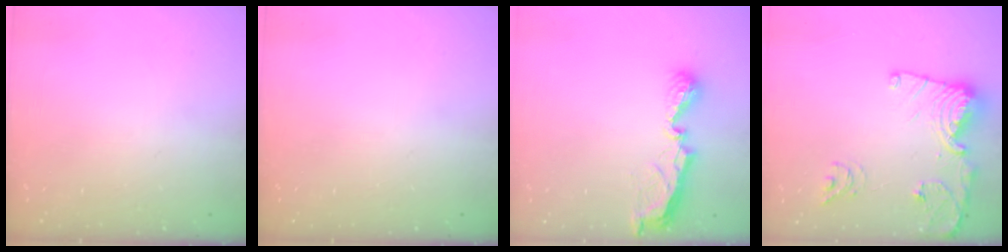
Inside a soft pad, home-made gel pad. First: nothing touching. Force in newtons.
{"total": 0.0}
{"total": 7.7, "press": 7.6, "slide": 0.7}
{"total": 14.6, "press": 14.6, "slide": 1.0}